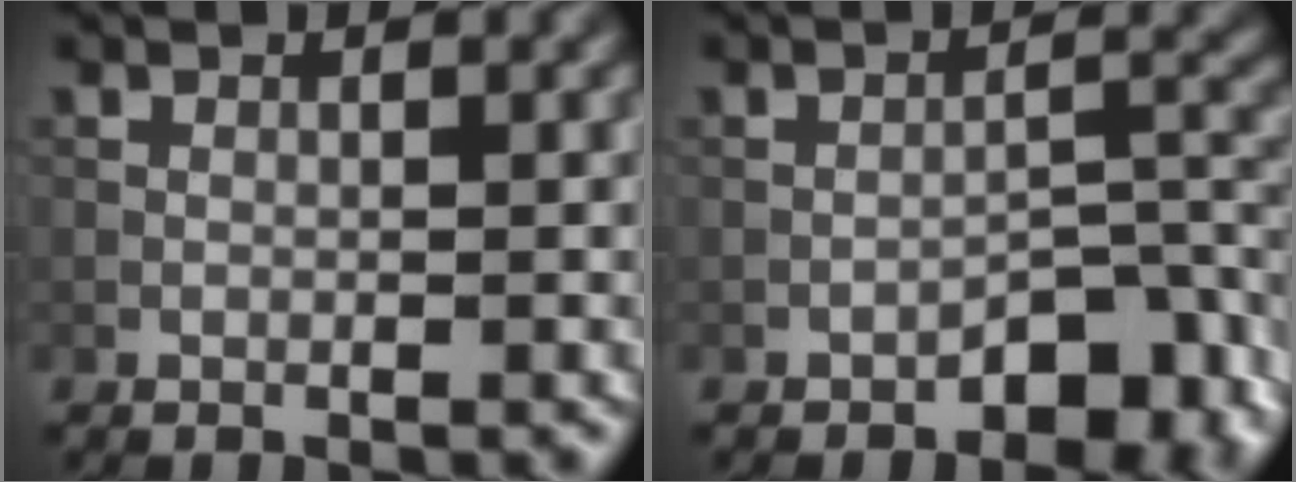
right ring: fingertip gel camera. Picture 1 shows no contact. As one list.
[{"total": 5.2, "force": [-3.5, 2.1, 3.3], "torque": [-0.035, 0.013, -0.051]}]